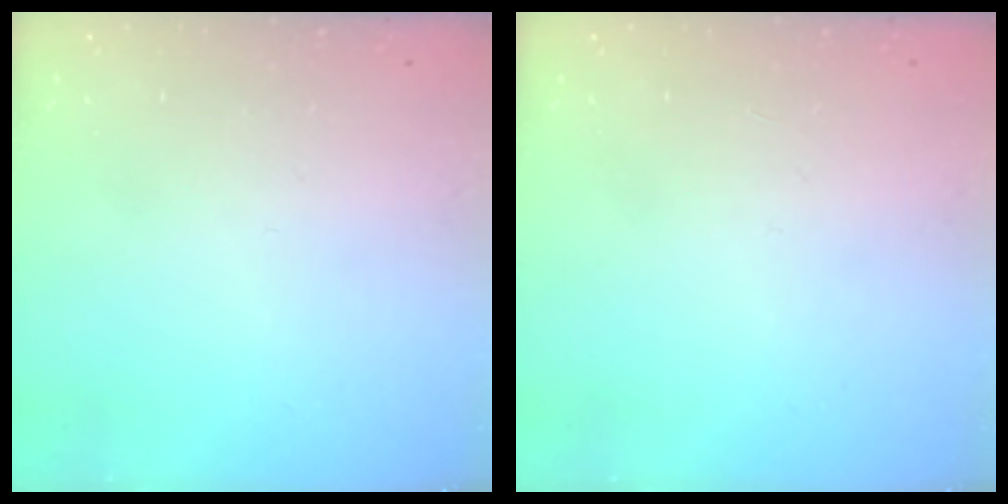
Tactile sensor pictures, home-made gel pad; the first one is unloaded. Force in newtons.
{"total": 0.0}